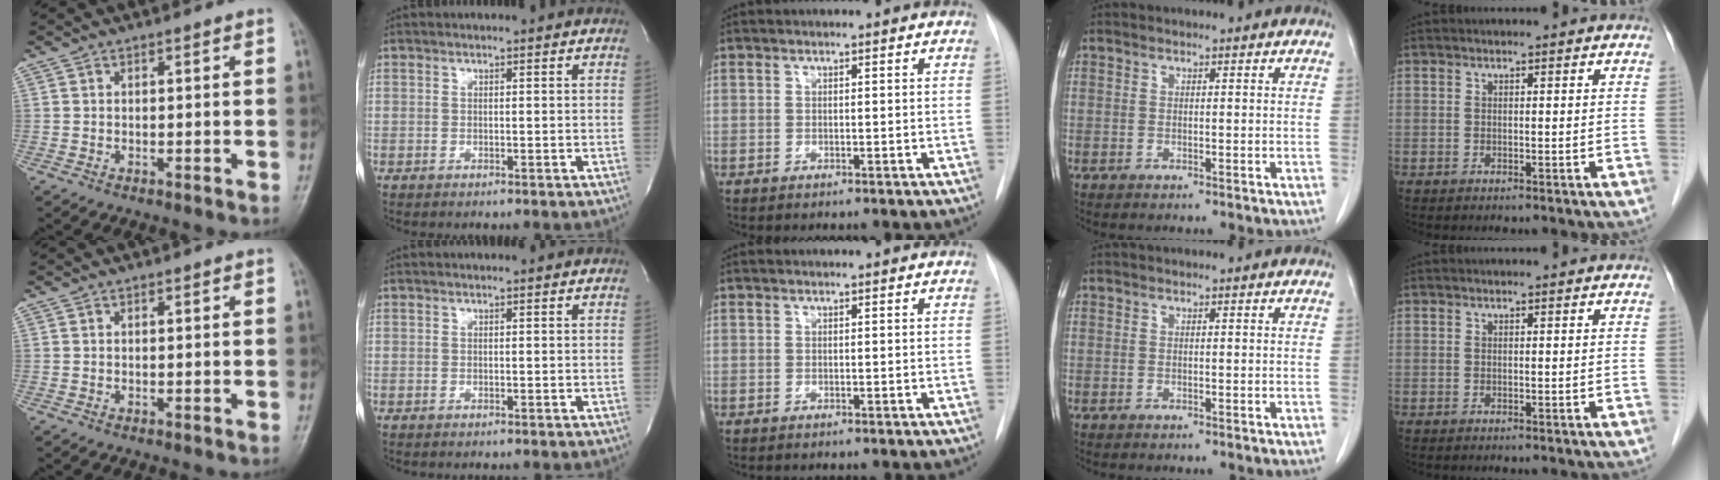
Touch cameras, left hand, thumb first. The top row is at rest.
{}